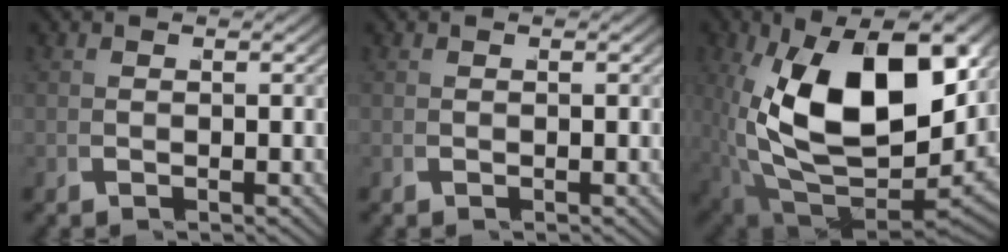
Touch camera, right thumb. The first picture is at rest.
{"total": 0.0}
{"total": 17.6, "force": [-0.6, 9.8, 14.6], "torque": [-0.287, -0.057, 0.025]}